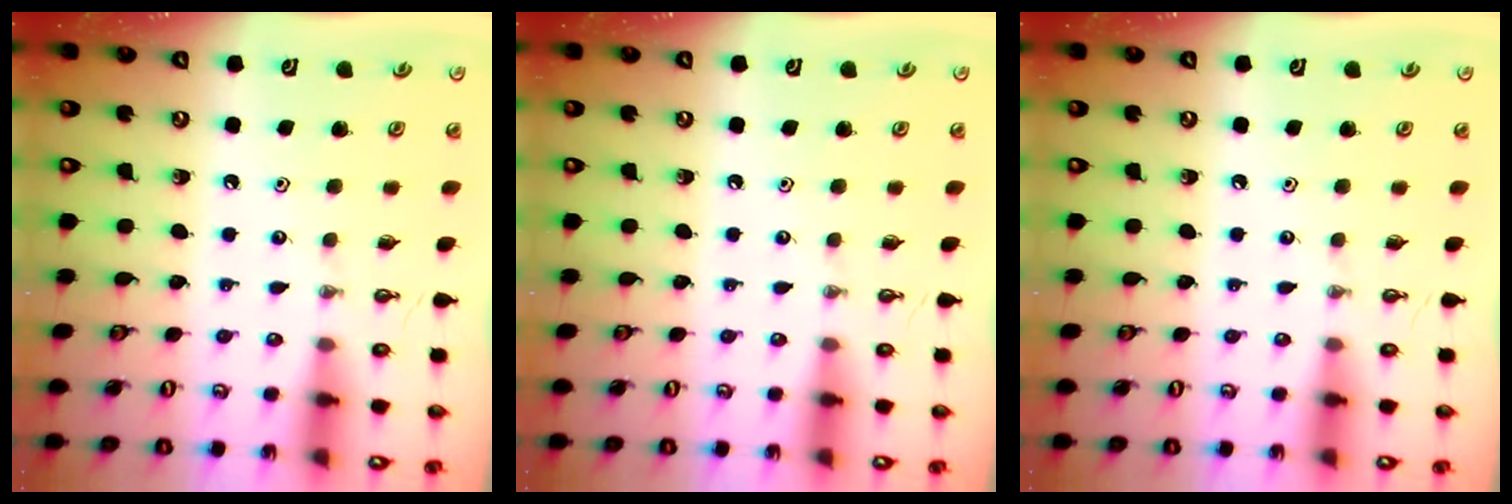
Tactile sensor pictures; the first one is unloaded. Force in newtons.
{"total": 0.0}
{"total": 0.0}